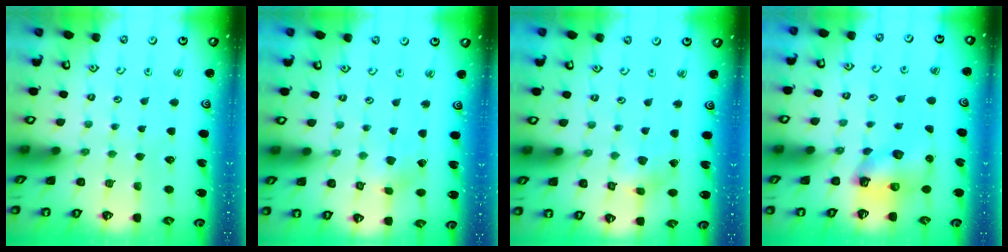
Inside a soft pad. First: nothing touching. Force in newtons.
{"total": 2.0, "press": 2.0, "slide": 0.3}
{"total": 2.8, "press": 2.8, "slide": 0.1}
{"total": 6.8, "press": 6.8, "slide": 0.2}